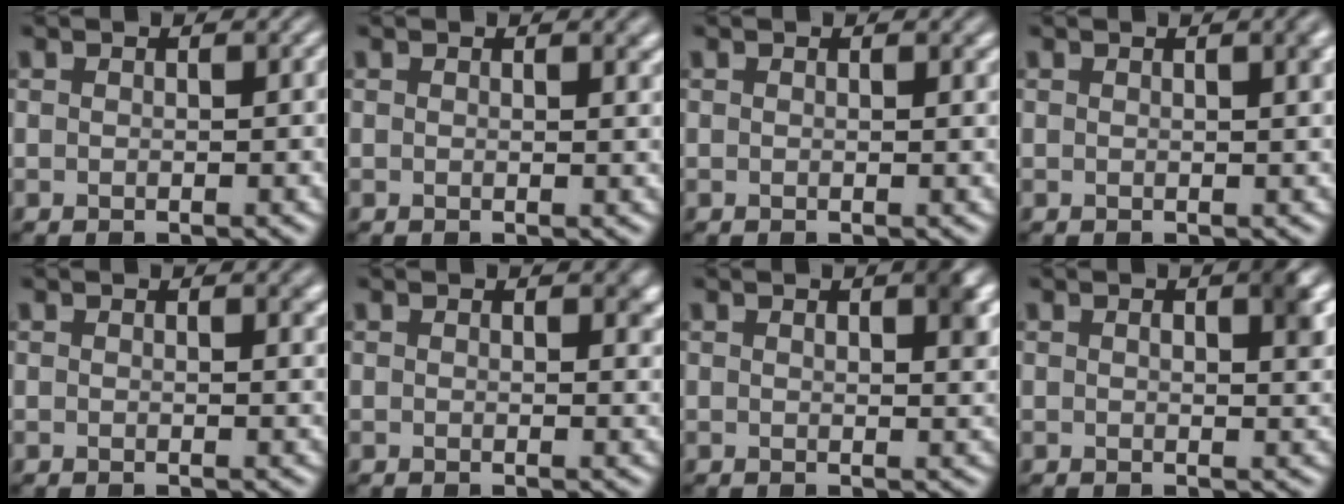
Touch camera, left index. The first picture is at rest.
{"total": 1.2, "force": [0.8, 0.4, 0.7], "torque": [-0.004, 0.002, 0.012]}
{"total": 0.6, "force": [0.5, 0.1, 0.3], "torque": [-0.002, 0.001, 0.007]}
{"total": 2.2, "force": [1.0, 0.8, 1.9], "torque": [-0.011, 0.009, 0.010]}
{"total": 1.2, "force": [0.8, 0.4, 0.8], "torque": [-0.005, 0.002, 0.012]}
{"total": 1.2, "force": [0.7, 0.5, 0.9], "torque": [-0.005, -0.003, 0.012]}
{"total": 2.7, "force": [1.3, 0.9, 2.3], "torque": [-0.024, 0.002, 0.019]}
{"total": 2.9, "force": [1.0, 0.9, 2.5], "torque": [-0.031, 0.004, 0.013]}